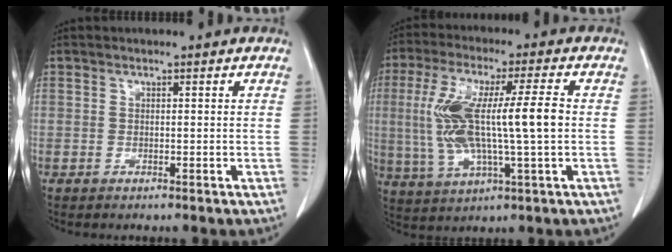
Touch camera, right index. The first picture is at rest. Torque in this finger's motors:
{"motor_torque": [0.85, -0.03, 0.49, 0.21]}